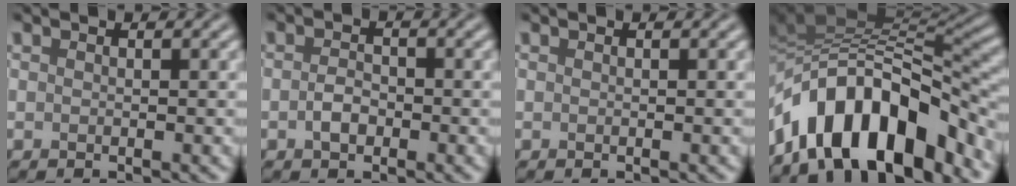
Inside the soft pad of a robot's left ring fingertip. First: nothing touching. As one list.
[{"total": 1.8, "force": [-0.6, 1.2, 1.2], "torque": [-0.025, 0.002, -0.014]}, {"total": 0.0}, {"total": 11.8, "force": [-6.6, 5.3, 8.3], "torque": [-0.112, 0.014, -0.120]}]